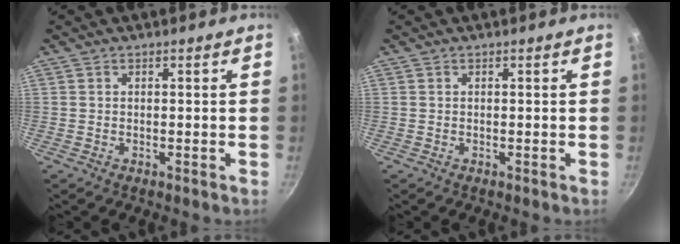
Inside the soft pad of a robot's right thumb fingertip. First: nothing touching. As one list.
[{"total": 0.0}]